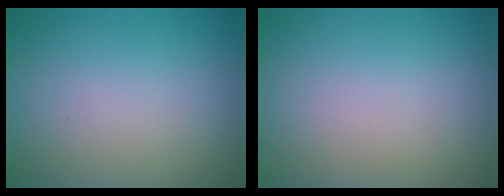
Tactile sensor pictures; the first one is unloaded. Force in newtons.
{"total": 0.0}